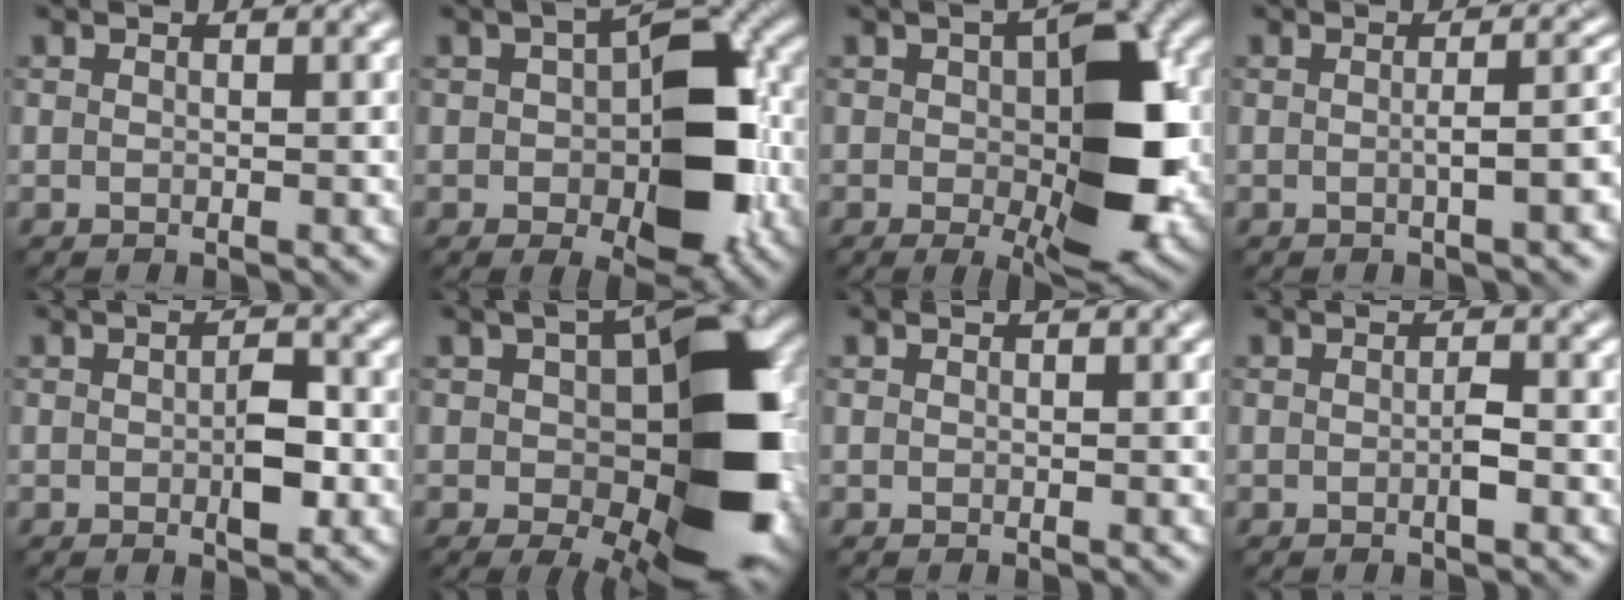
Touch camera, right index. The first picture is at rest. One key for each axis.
{"total": 10.0, "fx": -1.0, "fy": 5.3, "fz": 8.4, "tx": -0.115, "ty": 0.001, "tz": -0.011}
{"total": 10.0, "fx": -0.7, "fy": 4.4, "fz": 9.0, "tx": -0.135, "ty": -0.003, "tz": -0.003}
{"total": 4.1, "fx": -0.6, "fy": 1.4, "fz": 3.8, "tx": -0.035, "ty": 0.006, "tz": -0.004}
{"total": 2.8, "fx": -0.5, "fy": 1.2, "fz": 2.5, "tx": -0.042, "ty": -0.004, "tz": -0.008}
{"total": 13.8, "fx": -0.7, "fy": 6.8, "fz": 12.0, "tx": -0.156, "ty": -0.003, "tz": -0.010}
{"total": 0.0}
{"total": 1.2, "fx": -0.5, "fy": 0.2, "fz": 1.1, "tx": -0.020, "ty": -0.001, "tz": -0.008}